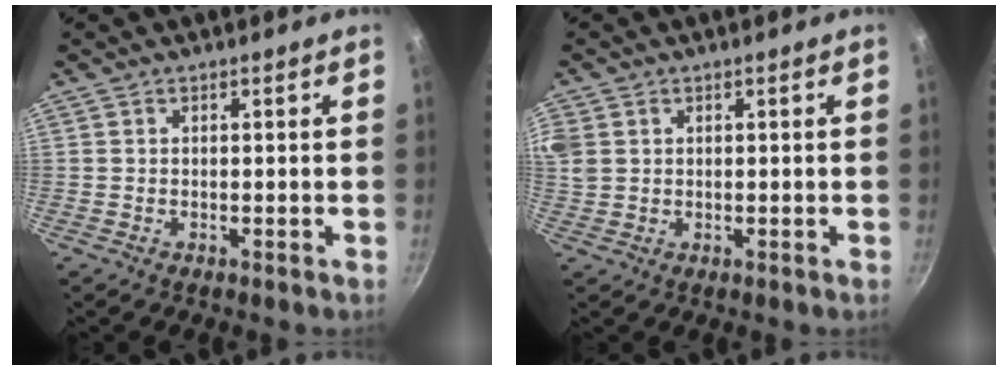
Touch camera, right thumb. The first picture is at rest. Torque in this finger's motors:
{"motor_torque": [-0.02, 0.05, 0.44, -0.04, 0.06]}